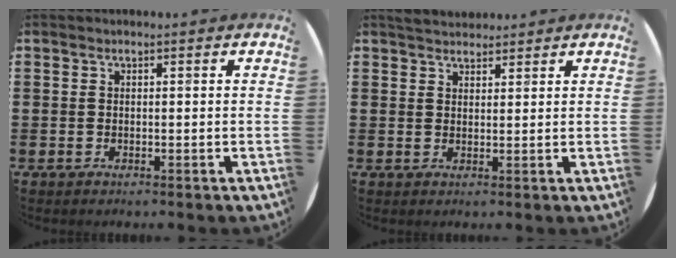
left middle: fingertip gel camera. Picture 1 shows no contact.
{"total": 2.7, "force": [2.6, 0.7, 0.1], "torque": [-0.006, -0.003, 0.050]}